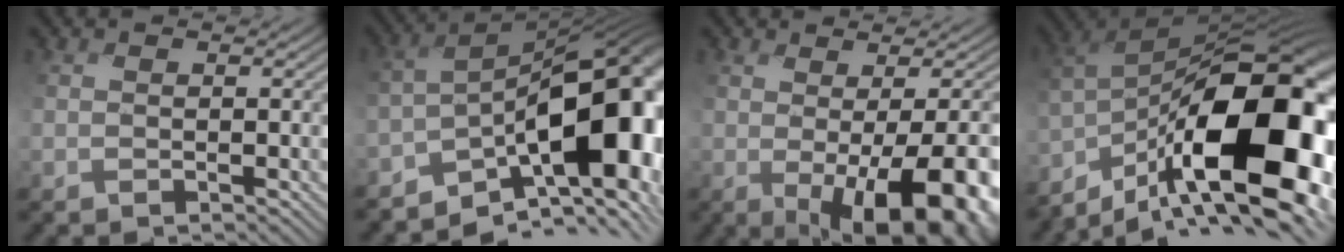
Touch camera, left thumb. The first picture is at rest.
{"total": 15.7, "force": [-5.6, 7.3, 12.7], "torque": [-0.159, 0.000, -0.092]}
{"total": 10.9, "force": [-2.5, 3.5, 10.0], "torque": [-0.118, -0.012, -0.013]}
{"total": 19.2, "force": [-7.4, 7.7, 15.9], "torque": [-0.251, -0.006, -0.118]}